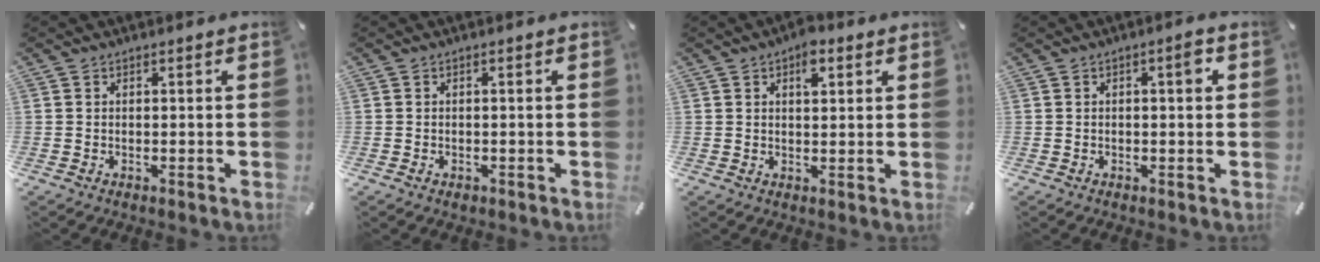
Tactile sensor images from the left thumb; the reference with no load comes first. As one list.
[{"total": 1.4, "force": [-0.6, 0.7, 1.1], "torque": [-0.019, 0.001, -0.011]}, {"total": 4.4, "force": [2.0, 2.1, 3.3], "torque": [-0.039, -0.006, 0.027]}, {"total": 3.4, "force": [0.6, 1.0, 3.2], "torque": [-0.039, 0.002, 0.001]}]